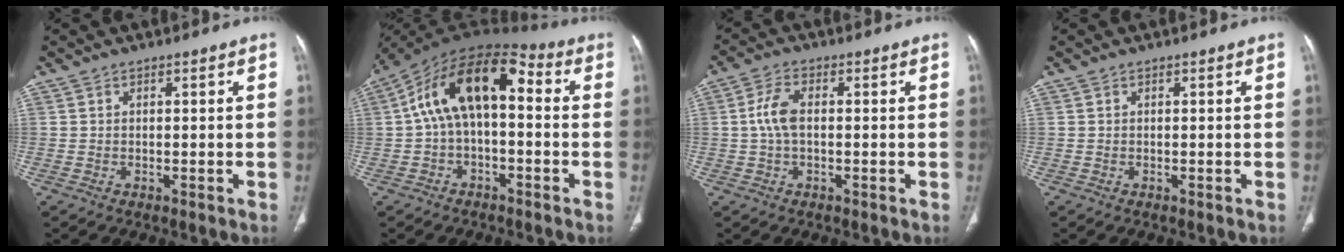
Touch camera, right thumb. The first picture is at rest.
{"total": 14.6, "force": [1.2, 7.7, 12.4], "torque": [-0.202, 0.053, 0.007]}
{"total": 5.1, "force": [0.1, 2.6, 4.4], "torque": [-0.104, 0.013, 0.000]}
{"total": 0.0}